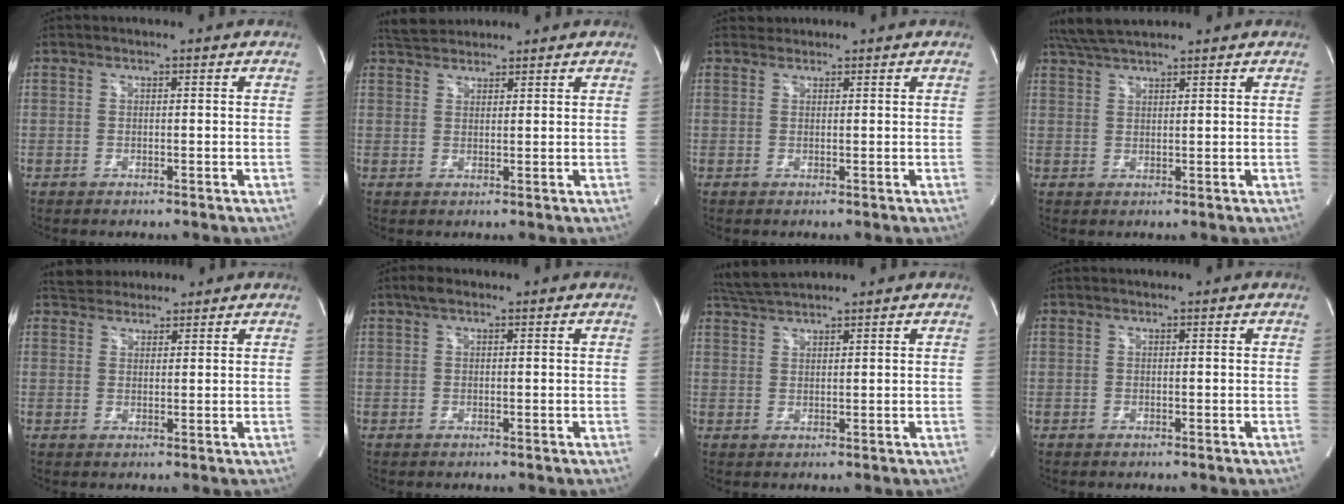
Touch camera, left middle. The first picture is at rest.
{"total": 3.7, "force": [3.6, 1.0, 0.5], "torque": [-0.018, 0.025, 0.067]}
{"total": 1.0, "force": [0.9, 0.3, -0.4], "torque": [-0.003, 0.009, 0.014]}
{"total": 6.1, "force": [5.4, 0.6, 2.8], "torque": [-0.061, 0.029, 0.104]}
{"total": 4.3, "force": [3.9, 1.8, 0.6], "torque": [-0.013, 0.026, 0.067]}
{"total": 1.9, "force": [1.2, 0.7, 1.3], "torque": [-0.031, 0.019, 0.021]}
{"total": 4.1, "force": [3.9, -0.3, 1.1], "torque": [-0.033, 0.018, 0.081]}
{"total": 0.0}